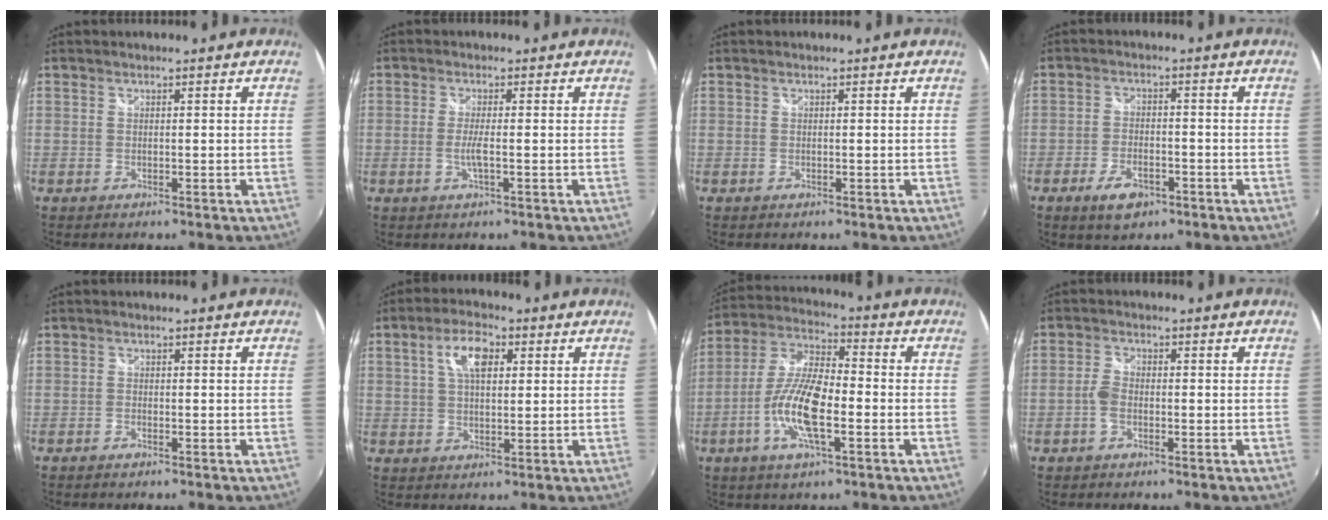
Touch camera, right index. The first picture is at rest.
{"total": 2.5, "force": [-0.7, -0.1, 2.4], "torque": [-0.048, -0.003, -0.013]}
{"total": 0.0}
{"total": 6.0, "force": [-3.6, 3.1, 3.8], "torque": [-0.087, -0.003, -0.059]}
{"total": 0.7, "force": [-0.6, 0.3, 0.2], "torque": [-0.007, -0.002, -0.015]}
{"total": 6.9, "force": [2.3, 3.4, 5.6], "torque": [-0.101, 0.016, 0.040]}
{"total": 12.1, "force": [-3.8, 3.4, 11.0], "torque": [-0.230, 0.001, -0.077]}
{"total": 2.5, "force": [-0.9, 1.3, 1.8], "torque": [-0.044, 0.008, -0.018]}